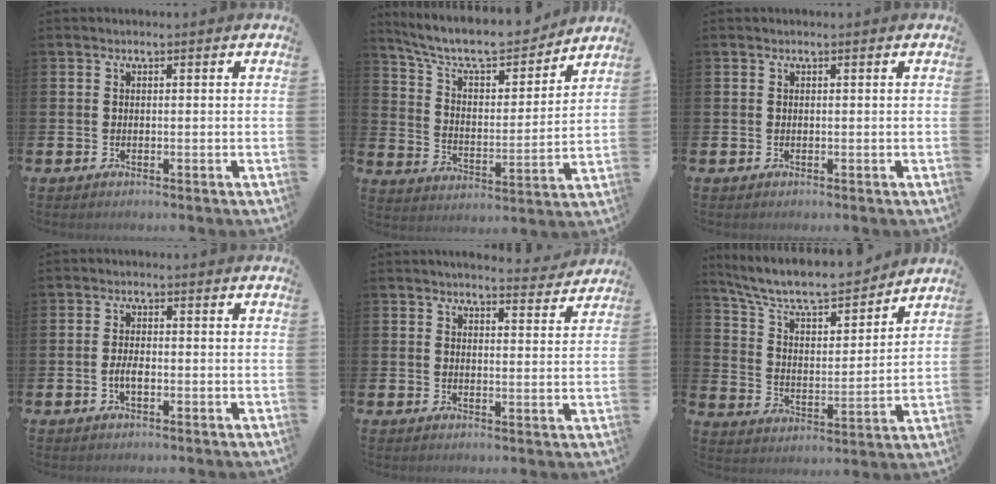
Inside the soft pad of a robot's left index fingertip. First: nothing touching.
{"total": 9.5, "force": [8.5, 2.5, 3.3], "torque": [-0.093, -0.063, 0.144]}
{"total": 0.0}
{"total": 2.1, "force": [-0.7, 0.9, 1.8], "torque": [-0.033, 0.002, -0.013]}
{"total": 4.0, "force": [4.0, 0.3, 0.4], "torque": [-0.008, -0.024, 0.070]}
{"total": 8.4, "force": [7.7, 2.0, 2.7], "torque": [-0.094, -0.053, 0.131]}